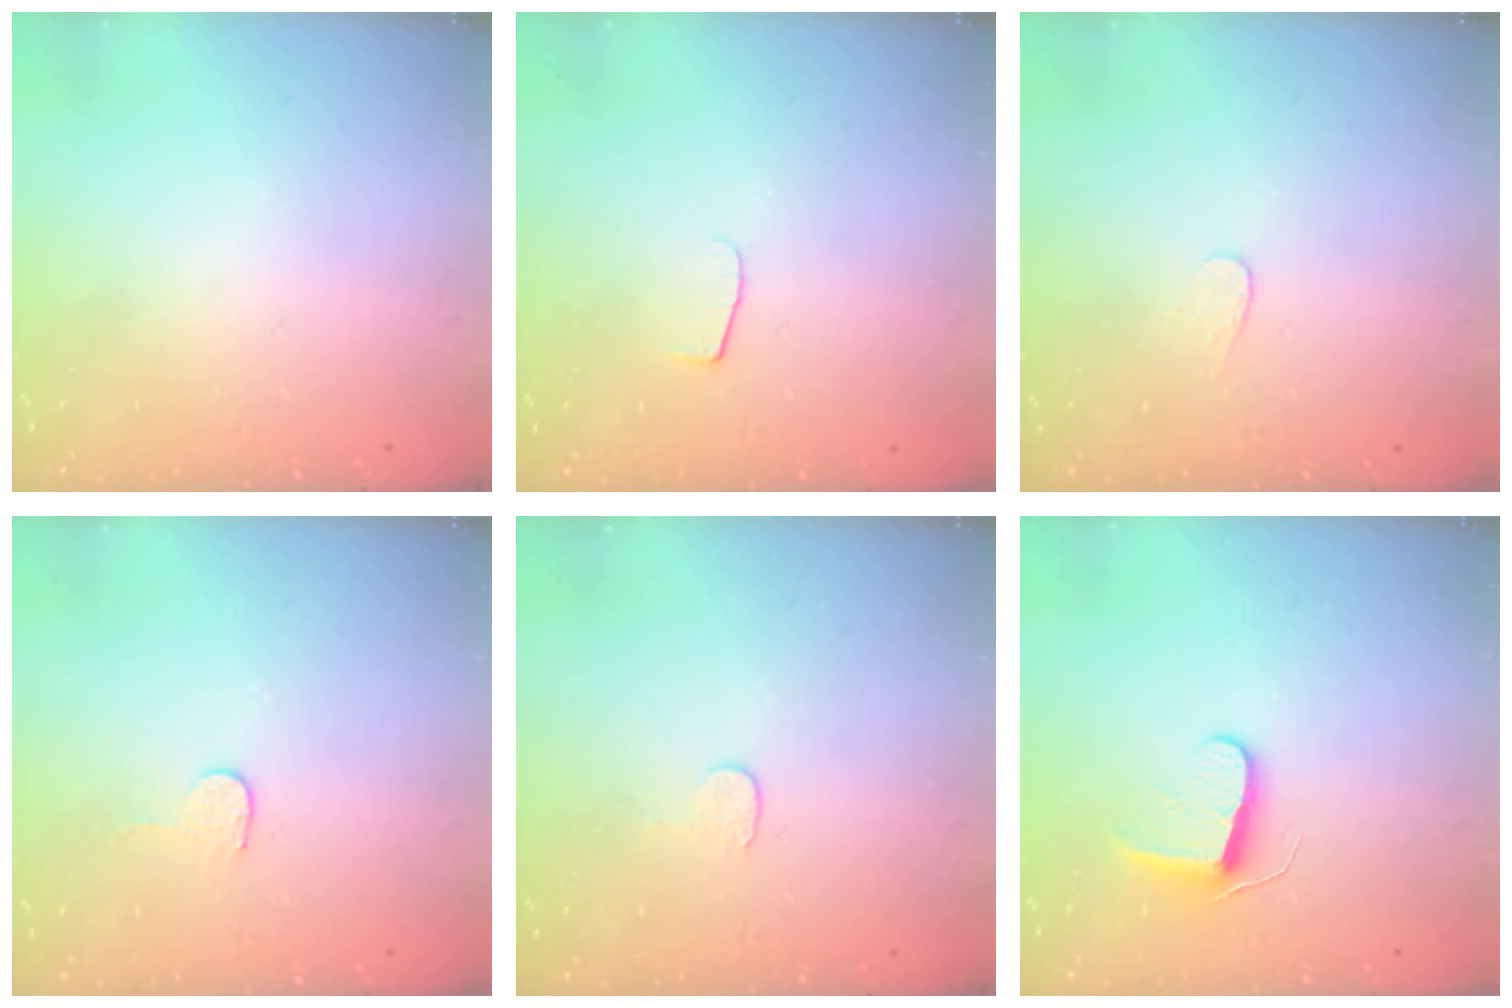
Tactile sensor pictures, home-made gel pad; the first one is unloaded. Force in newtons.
{"total": 4.3, "press": 4.3, "slide": 0.5}
{"total": 3.3, "press": 3.3, "slide": 0.3}
{"total": 2.3, "press": 2.3, "slide": 0.2}
{"total": 3.8, "press": 3.8, "slide": 0.4}
{"total": 7.2, "press": 7.2, "slide": 0.7}